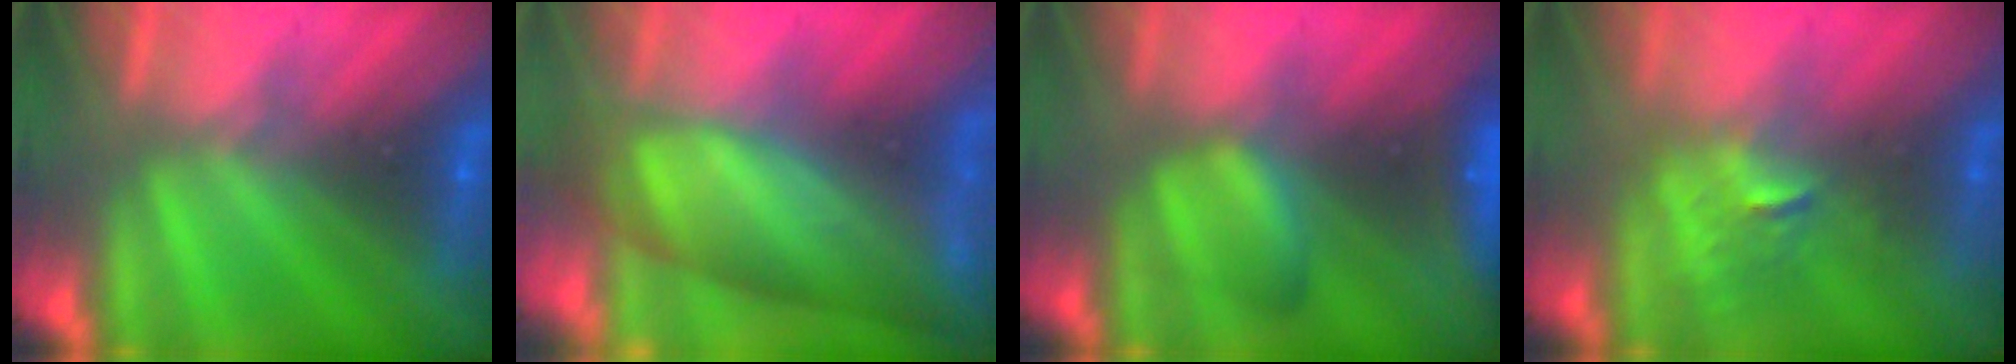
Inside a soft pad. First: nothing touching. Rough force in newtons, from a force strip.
{"total": 10.5}
{"total": 7.5}
{"total": 2.5}